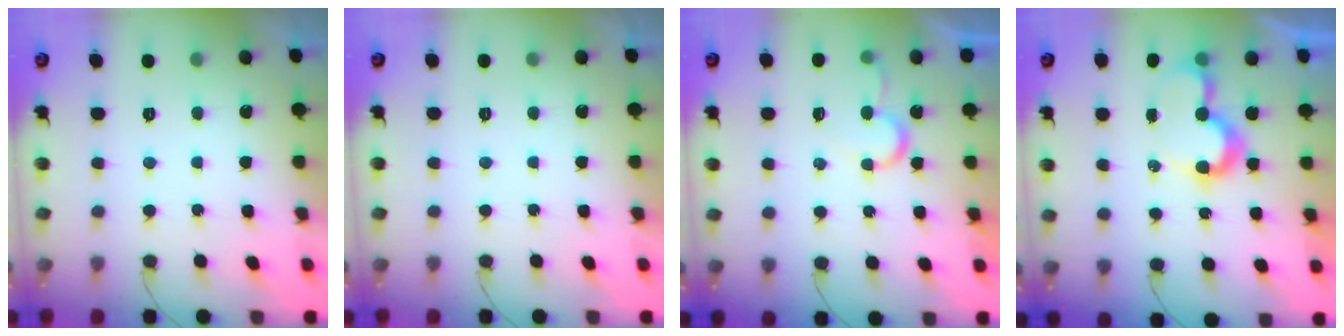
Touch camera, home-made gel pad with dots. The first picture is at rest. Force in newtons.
{"total": 1.8, "press": 1.8, "slide": 0.1}
{"total": 6.9, "press": 6.9, "slide": 0.6}
{"total": 8.3, "press": 8.3, "slide": 0.1}